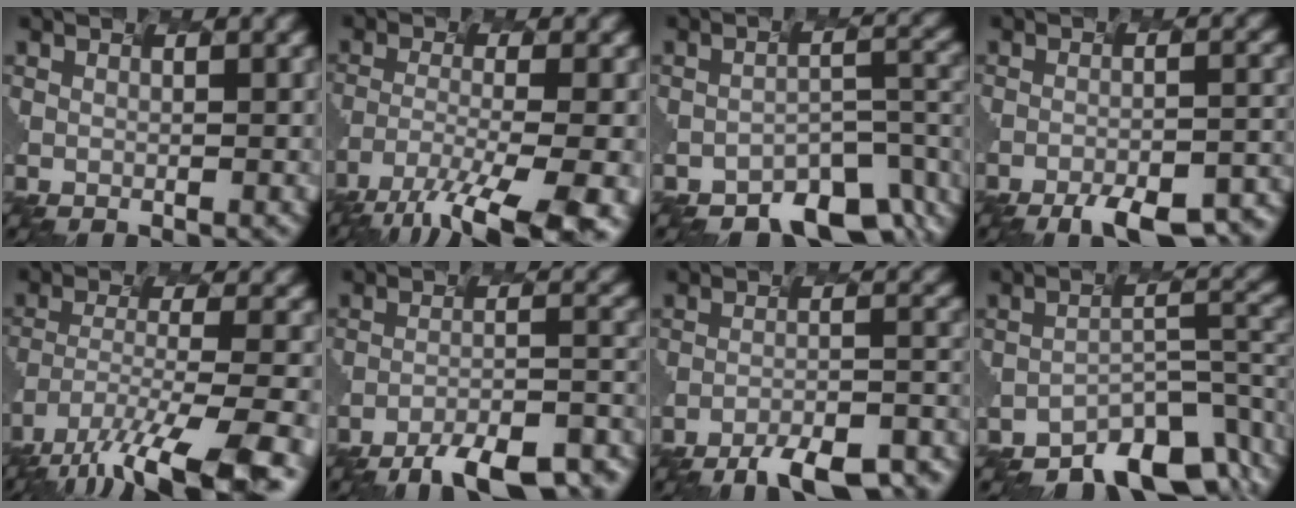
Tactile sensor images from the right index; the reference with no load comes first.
{"total": 10.2, "force": [-7.6, 1.6, 6.6], "torque": [-0.111, -0.011, -0.113]}
{"total": 7.0, "force": [-5.8, 2.5, 3.0], "torque": [-0.027, -0.007, -0.084]}
{"total": 8.9, "force": [-6.9, 1.9, 5.4], "torque": [-0.082, -0.007, -0.084]}
{"total": 11.4, "force": [-8.7, 2.3, 7.0], "torque": [-0.143, -0.022, -0.134]}
{"total": 13.1, "force": [-11.2, 2.9, 6.2], "torque": [-0.092, -0.006, -0.136]}
{"total": 11.4, "force": [-9.6, 2.3, 5.7], "torque": [-0.084, -0.010, -0.117]}
{"total": 7.5, "force": [-6.6, 2.2, 2.8], "torque": [-0.021, 0.000, -0.104]}